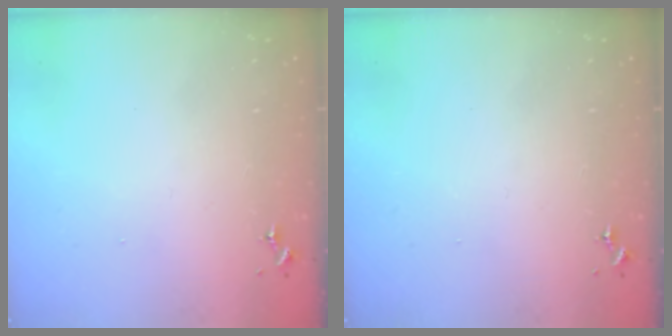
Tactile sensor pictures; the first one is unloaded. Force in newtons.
{"total": 0.0}